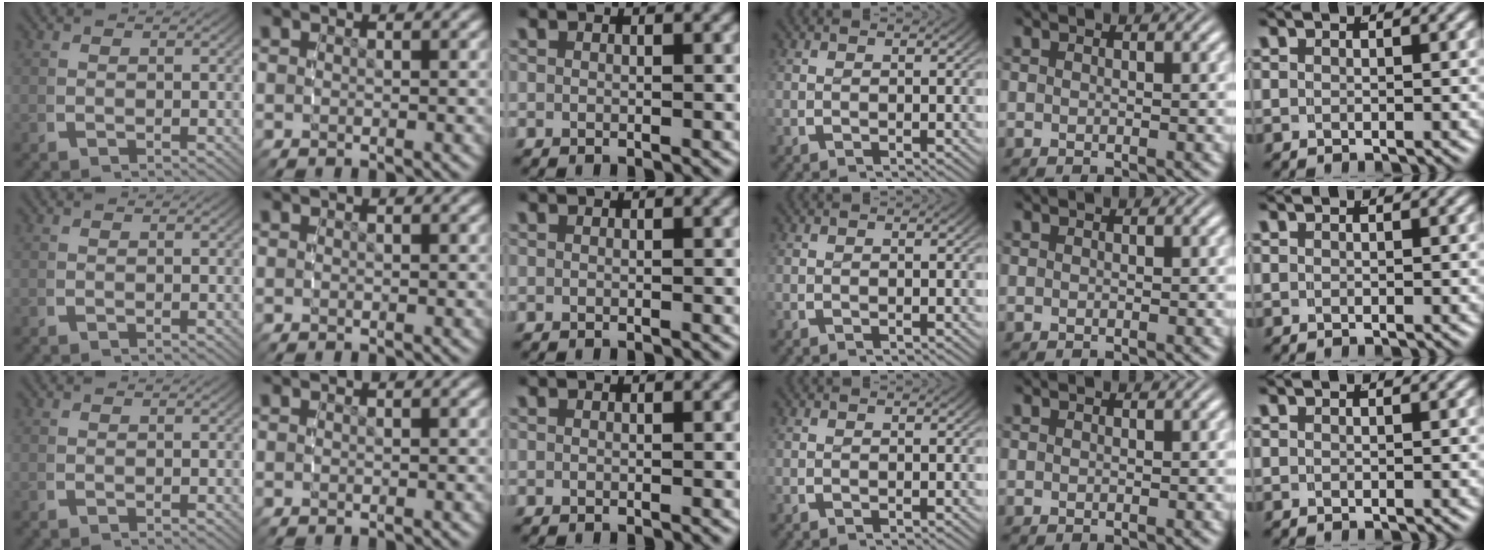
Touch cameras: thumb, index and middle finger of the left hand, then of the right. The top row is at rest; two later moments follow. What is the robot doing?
{"motion": "grasp_and_lifting", "object": "small bumper sticker"}